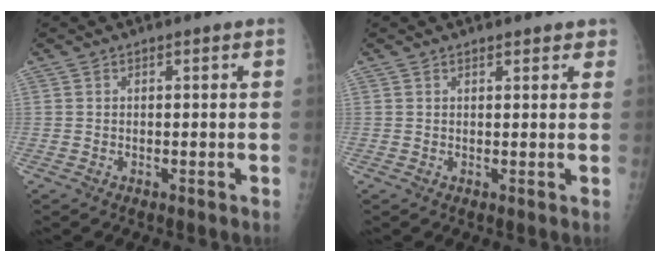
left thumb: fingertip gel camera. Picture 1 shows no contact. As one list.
[{"total": 2.1, "force": [1.8, 0.9, 0.7], "torque": [0.013, -0.004, 0.017]}]